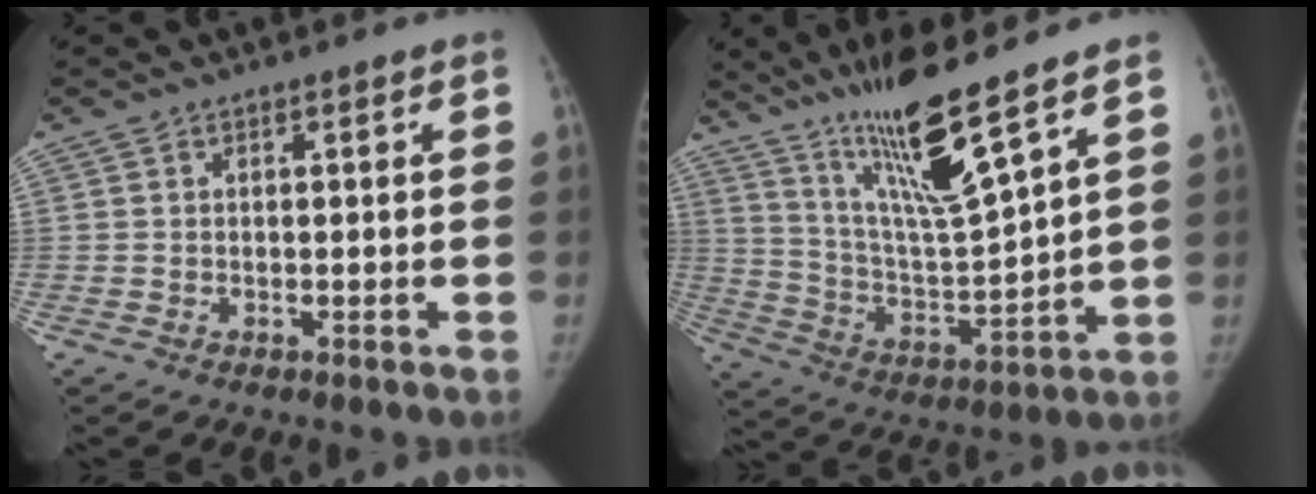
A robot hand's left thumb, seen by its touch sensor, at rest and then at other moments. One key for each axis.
{"total": 16.7, "fx": 11.7, "fy": 0.9, "fz": 12.0, "tx": -0.200, "ty": -0.073, "tz": 0.220}